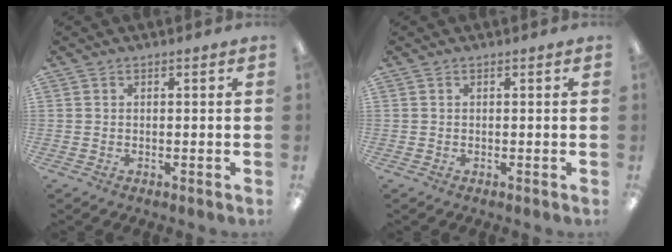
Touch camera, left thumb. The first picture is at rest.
{"total": 0.0}